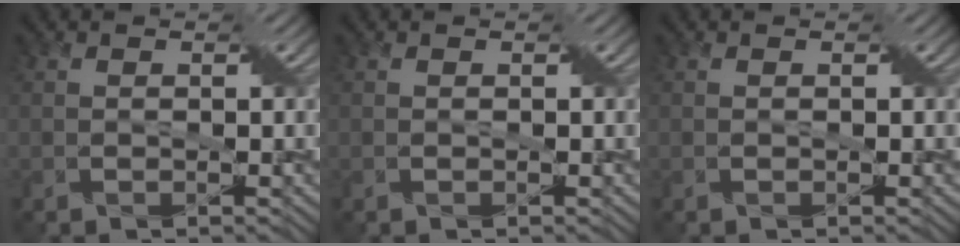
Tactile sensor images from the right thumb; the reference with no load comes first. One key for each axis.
{"total": 0.0}
{"total": 0.0}